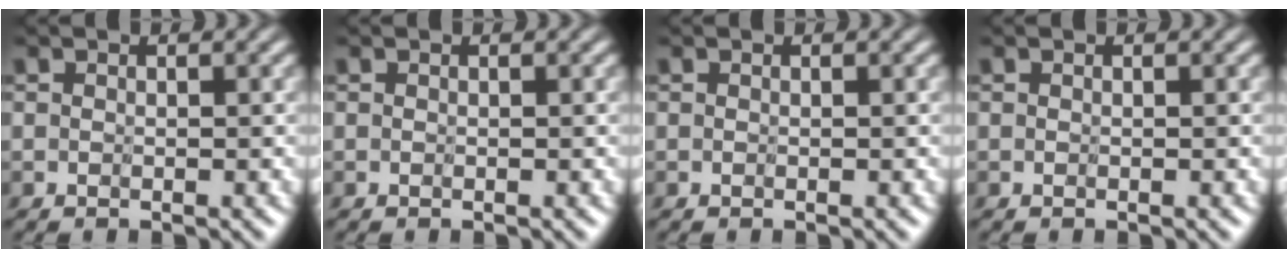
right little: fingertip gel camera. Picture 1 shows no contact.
{"total": 0.0}
{"total": 0.0}
{"total": 0.0}